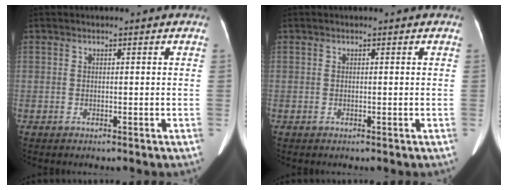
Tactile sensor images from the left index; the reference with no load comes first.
{"total": 0.0}